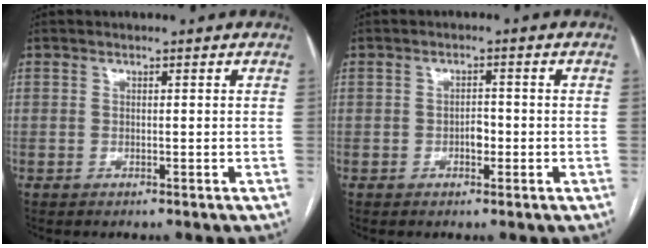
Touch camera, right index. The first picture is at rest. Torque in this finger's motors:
{"motor_torque": [0.18, 0.06, 0.02, 0.01]}